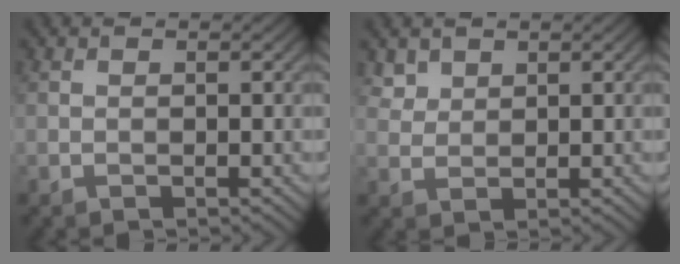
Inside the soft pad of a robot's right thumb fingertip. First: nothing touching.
{"total": 2.2, "force": [1.6, 1.4, 0.5], "torque": [-0.020, -0.007, 0.039]}